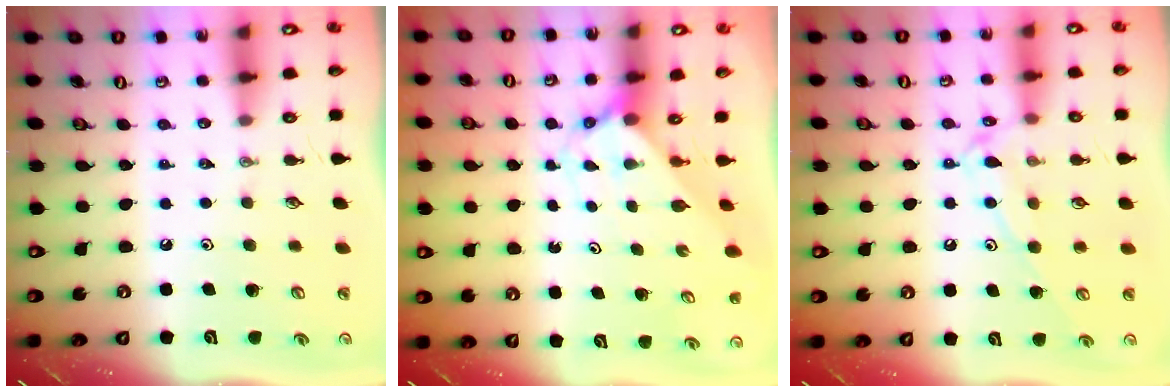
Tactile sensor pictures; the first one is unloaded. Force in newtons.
{"total": 2.4, "press": 2.4, "slide": 0.2}
{"total": 12.8, "press": 12.8, "slide": 0.8}